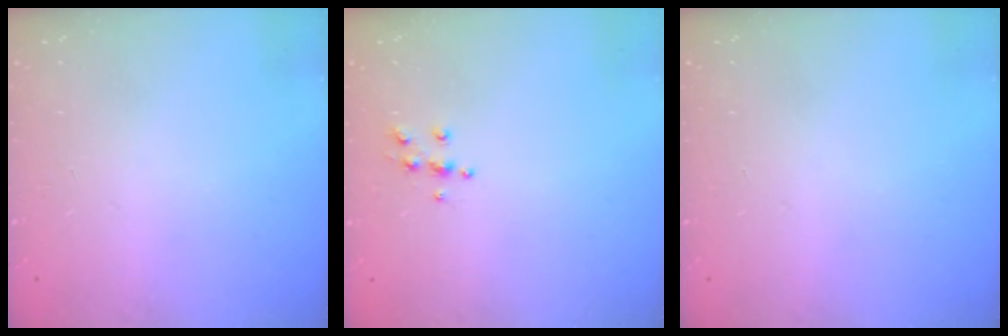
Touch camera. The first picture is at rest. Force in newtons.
{"total": 5.3, "press": 5.2, "slide": 0.5}
{"total": 0.0}